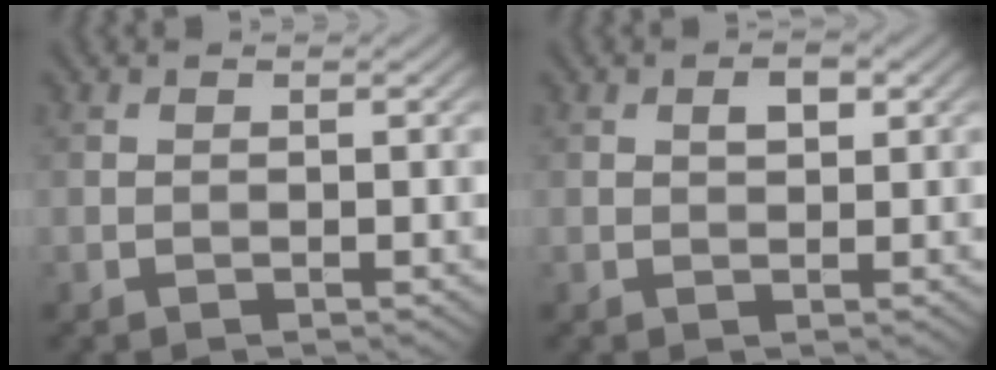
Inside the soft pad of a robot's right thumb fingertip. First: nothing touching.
{"total": 2.0, "force": [0.8, 1.1, 1.5], "torque": [-0.023, 0.001, 0.013]}